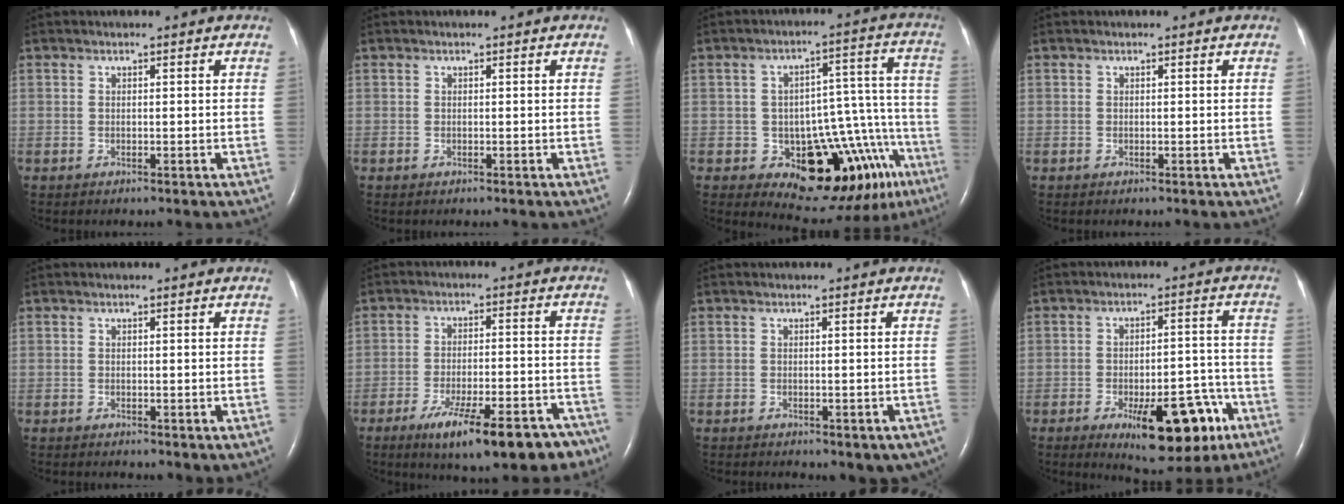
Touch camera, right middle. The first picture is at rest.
{"total": 0.0}
{"total": 16.4, "force": [-8.5, 6.5, 12.4], "torque": [-0.122, 0.048, -0.106]}
{"total": 0.0}
{"total": 1.0, "force": [0.1, 0.5, 0.9], "torque": [-0.016, -0.005, 0.005]}
{"total": 15.4, "force": [-10.3, 4.2, 10.6], "torque": [-0.114, -0.001, -0.150]}
{"total": 3.6, "force": [-2.0, 1.8, 2.4], "torque": [-0.020, -0.004, -0.022]}
{"total": 13.5, "force": [-6.7, 4.9, 10.7], "torque": [-0.139, 0.006, -0.086]}